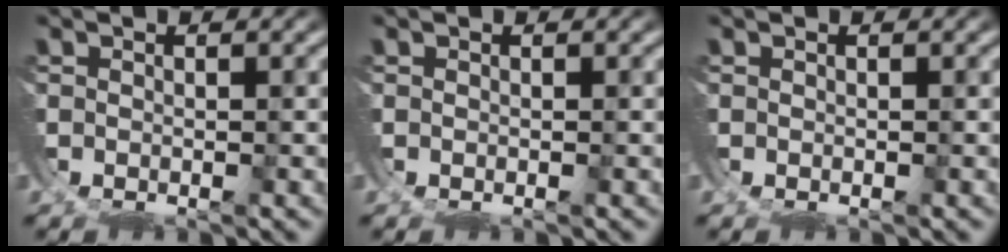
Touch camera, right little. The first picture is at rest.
{"total": 0.0}
{"total": 0.0}